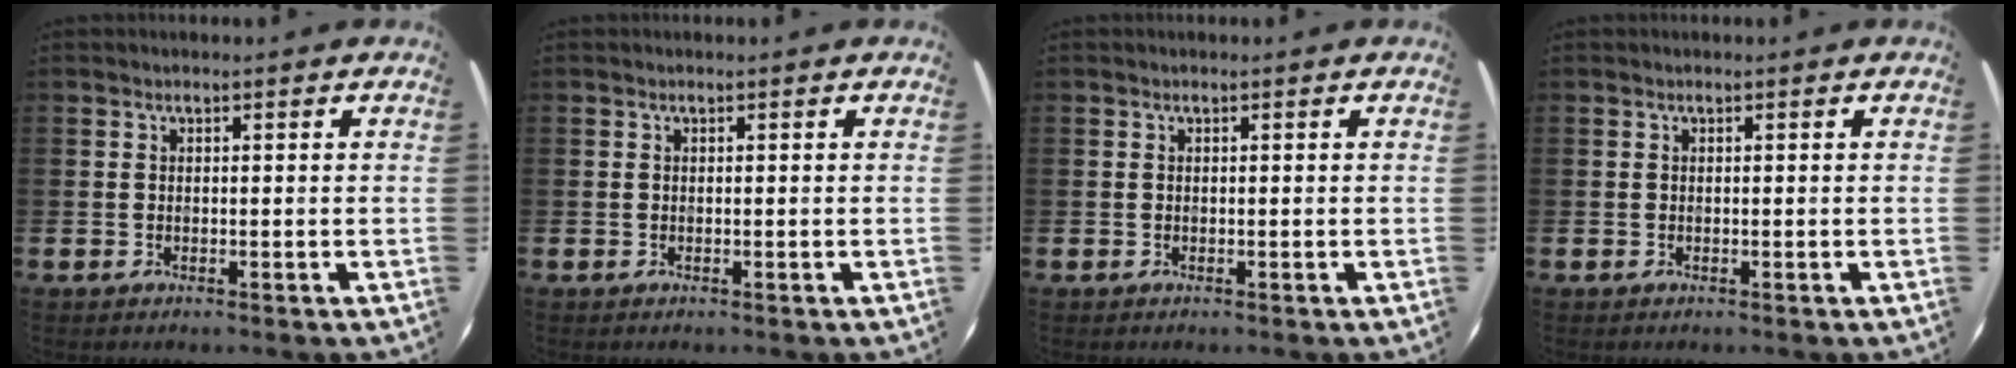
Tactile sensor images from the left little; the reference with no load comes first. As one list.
[{"total": 0.0}, {"total": 0.0}, {"total": 0.0}]